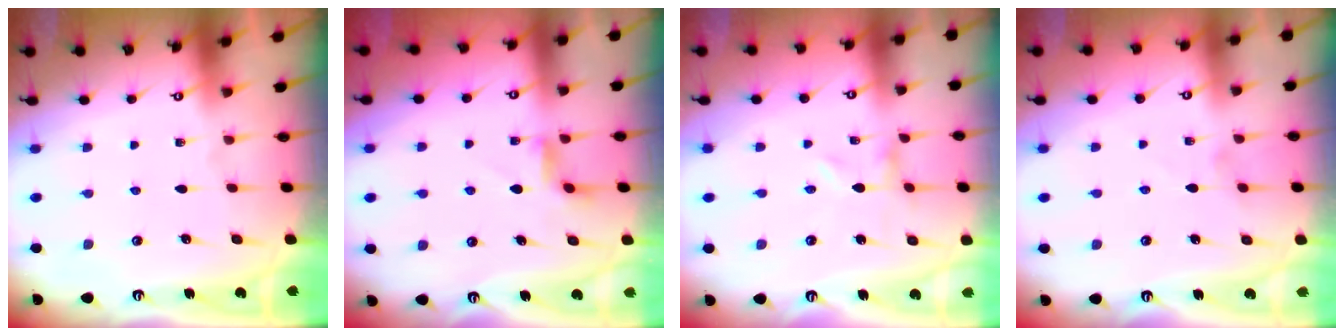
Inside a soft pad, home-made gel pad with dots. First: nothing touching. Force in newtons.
{"total": 2.9, "press": 2.9, "slide": 0.4}
{"total": 0.0}
{"total": 1.3, "press": 1.3, "slide": 0.3}